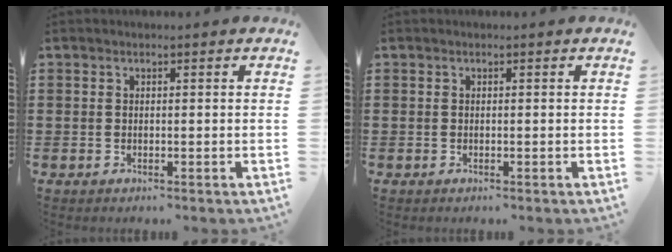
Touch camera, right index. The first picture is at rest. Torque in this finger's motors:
{"motor_torque": [-0.08, 0.05, -0.02, -0.01]}